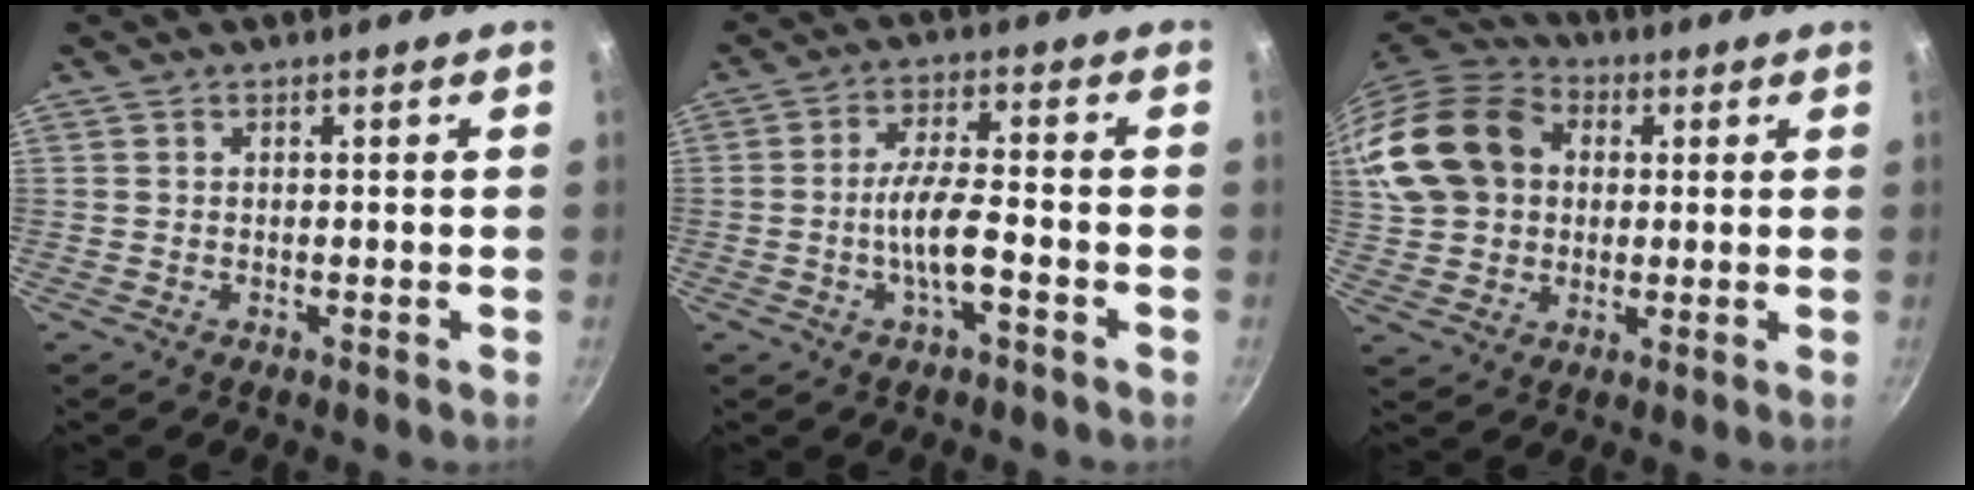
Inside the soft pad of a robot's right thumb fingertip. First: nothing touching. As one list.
[{"total": 7.0, "force": [-2.5, 1.7, 6.3], "torque": [-0.118, 0.025, -0.051]}, {"total": 19.2, "force": [4.0, 15.3, 11.0], "torque": [-0.214, 0.030, 0.069]}]